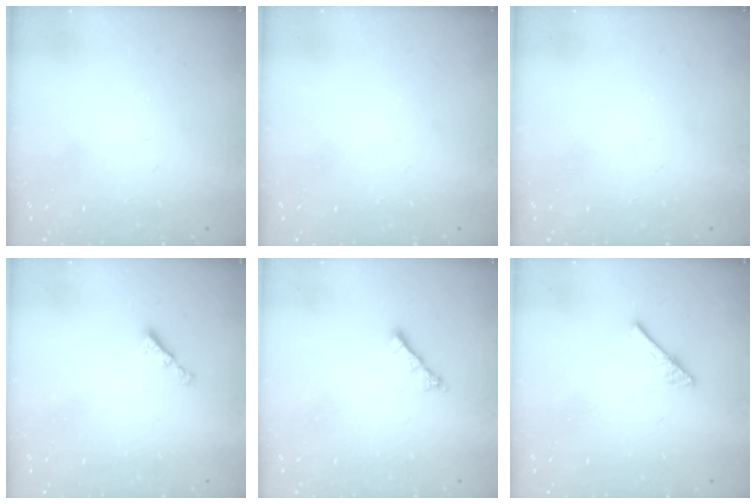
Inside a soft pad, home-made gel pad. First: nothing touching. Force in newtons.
{"total": 0.0}
{"total": 0.0}
{"total": 2.3, "press": 2.3, "slide": 0.4}
{"total": 1.8, "press": 1.7, "slide": 0.6}
{"total": 4.2, "press": 4.2, "slide": 0.4}